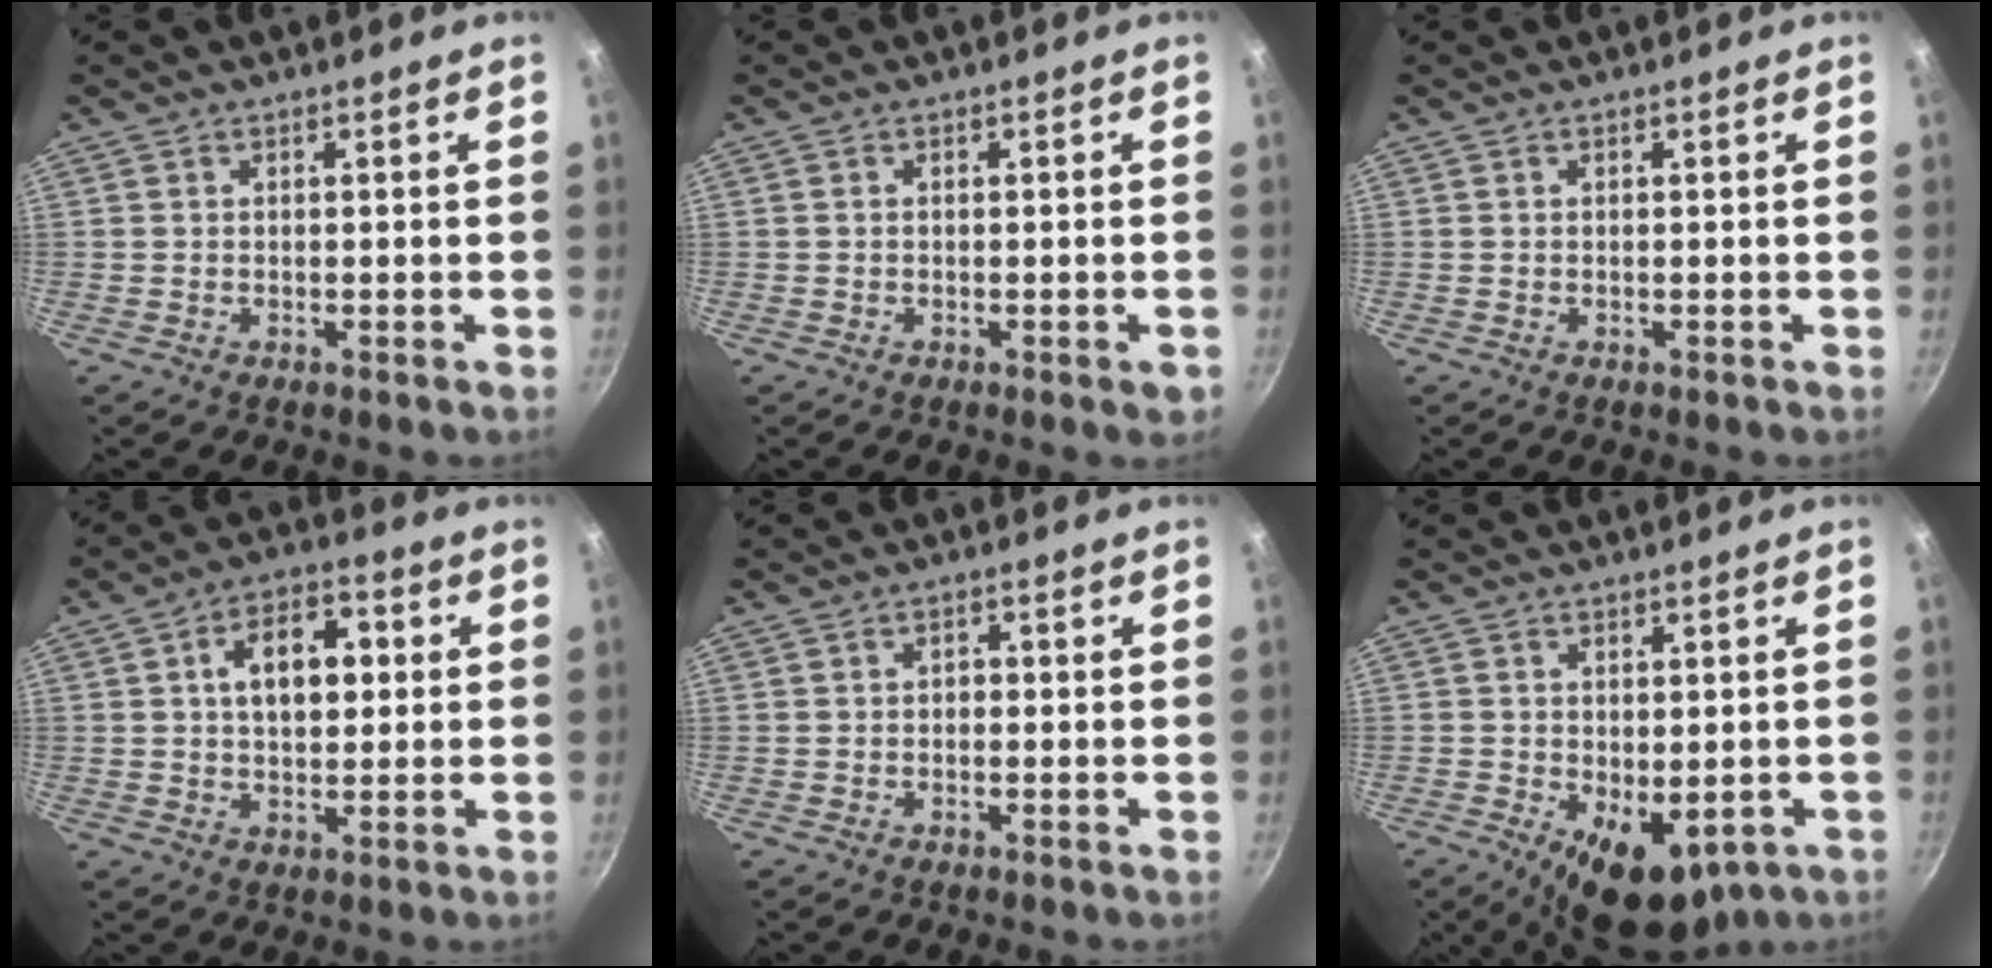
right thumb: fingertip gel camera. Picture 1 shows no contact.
{"total": 1.8, "force": [-0.7, 0.7, 1.5], "torque": [-0.022, 0.000, -0.011]}
{"total": 0.0}
{"total": 10.7, "force": [1.8, 6.6, 8.2], "torque": [-0.096, 0.013, 0.022]}
{"total": 1.4, "force": [-0.2, 1.0, 0.9], "torque": [-0.012, 0.005, -0.005]}
{"total": 10.5, "force": [-3.3, 6.0, 7.9], "torque": [-0.087, -0.010, -0.029]}